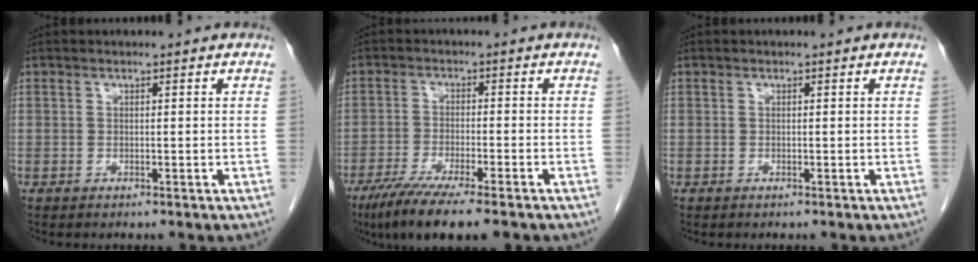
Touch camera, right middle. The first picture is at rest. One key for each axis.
{"total": 10.5, "fx": -7.6, "fy": 0.9, "fz": 7.1, "tx": -0.114, "ty": -0.025, "tz": -0.121}
{"total": 0.0}